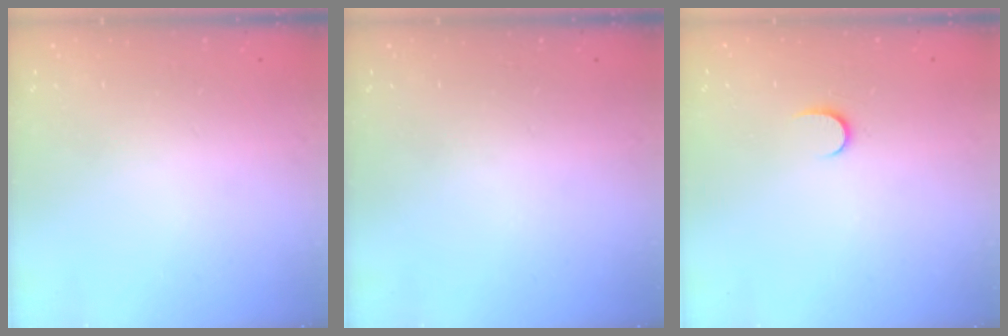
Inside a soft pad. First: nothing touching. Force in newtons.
{"total": 0.0}
{"total": 3.8, "press": 3.8, "slide": 0.4}